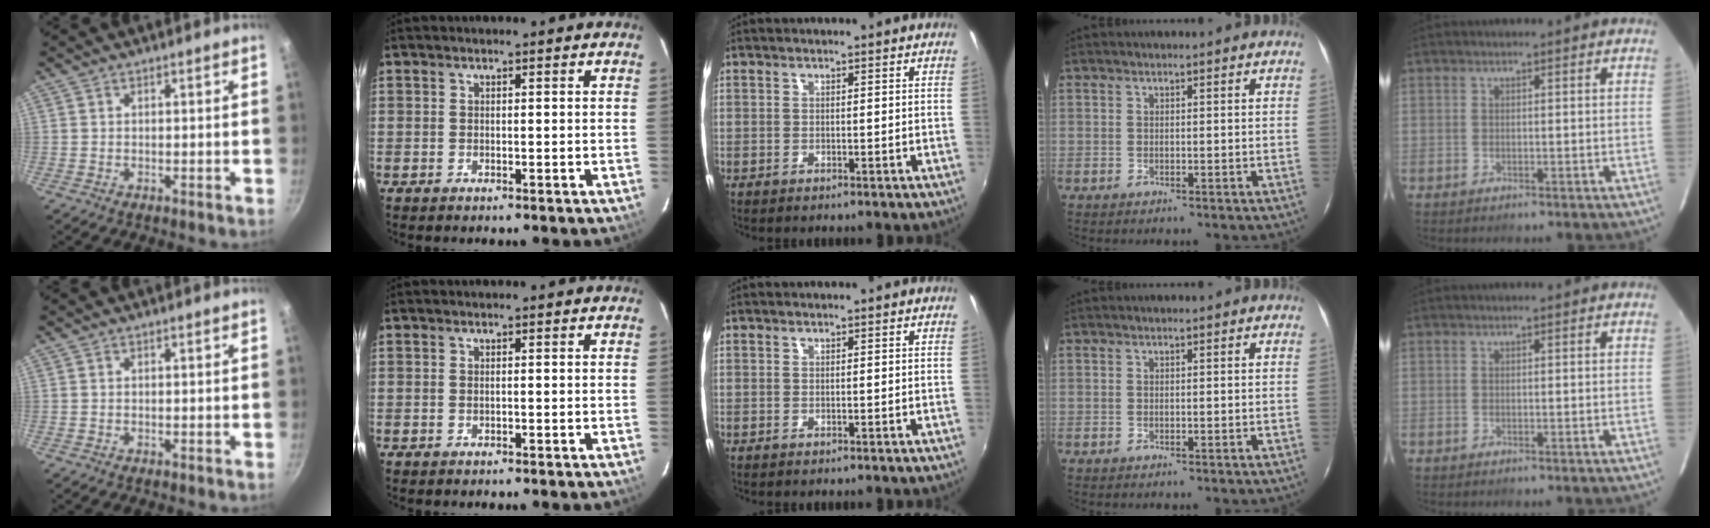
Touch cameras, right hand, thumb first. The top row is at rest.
{}